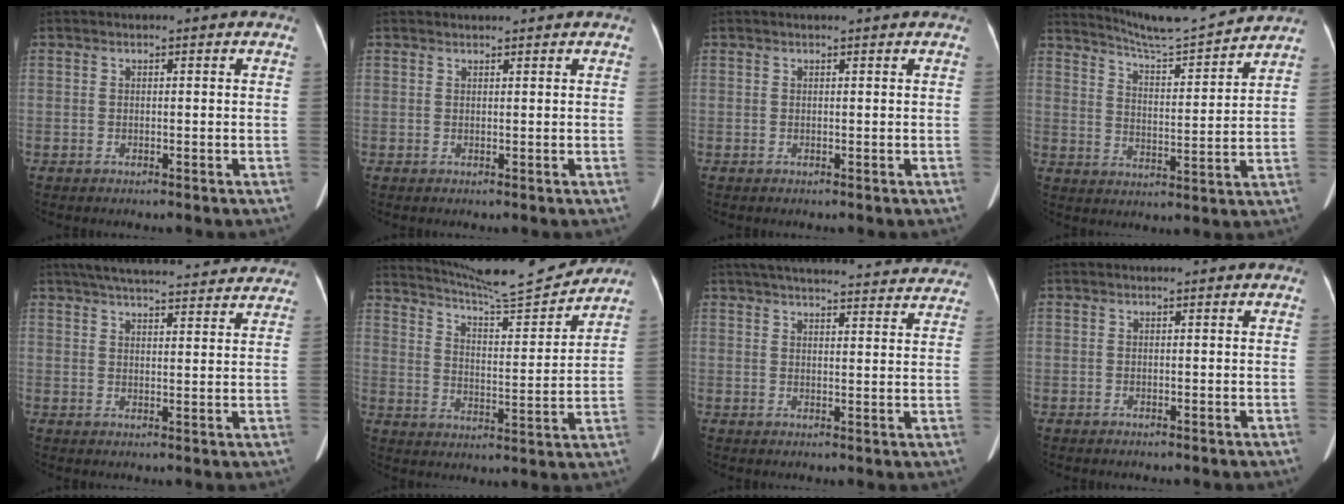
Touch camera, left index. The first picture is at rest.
{"total": 1.1, "force": [1.1, 0.1, 0.1], "torque": [-0.007, 0.010, 0.020]}
{"total": 1.0, "force": [1.0, -0.1, 0.3], "torque": [-0.011, 0.003, 0.014]}
{"total": 12.1, "force": [11.7, -1.1, 2.8], "torque": [-0.058, -0.007, 0.178]}
{"total": 20.3, "force": [18.3, 3.4, 8.1], "torque": [-0.123, 0.036, 0.239]}
{"total": 14.7, "force": [14.1, -0.4, 4.2], "torque": [-0.078, -0.018, 0.215]}
{"total": 27.7, "force": [25.6, 4.4, 9.7], "torque": [-0.153, -0.007, 0.313]}
{"total": 0.0}